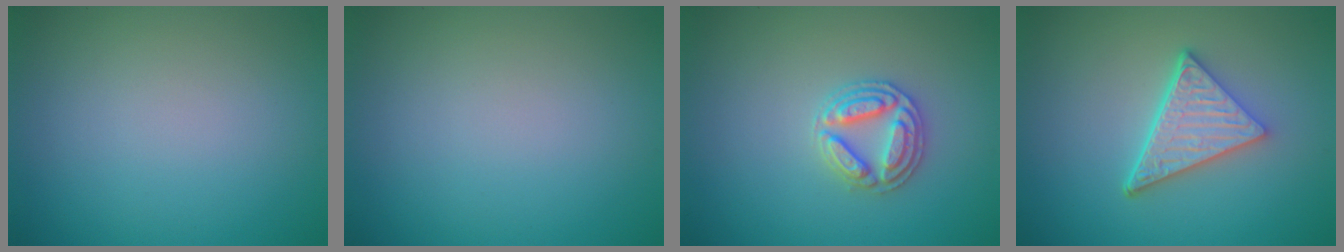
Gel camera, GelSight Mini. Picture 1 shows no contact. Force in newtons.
{"total": 0.0}
{"total": 2.9, "press": 2.9, "slide": 0.2}
{"total": 4.9, "press": 3.7, "slide": 3.2}